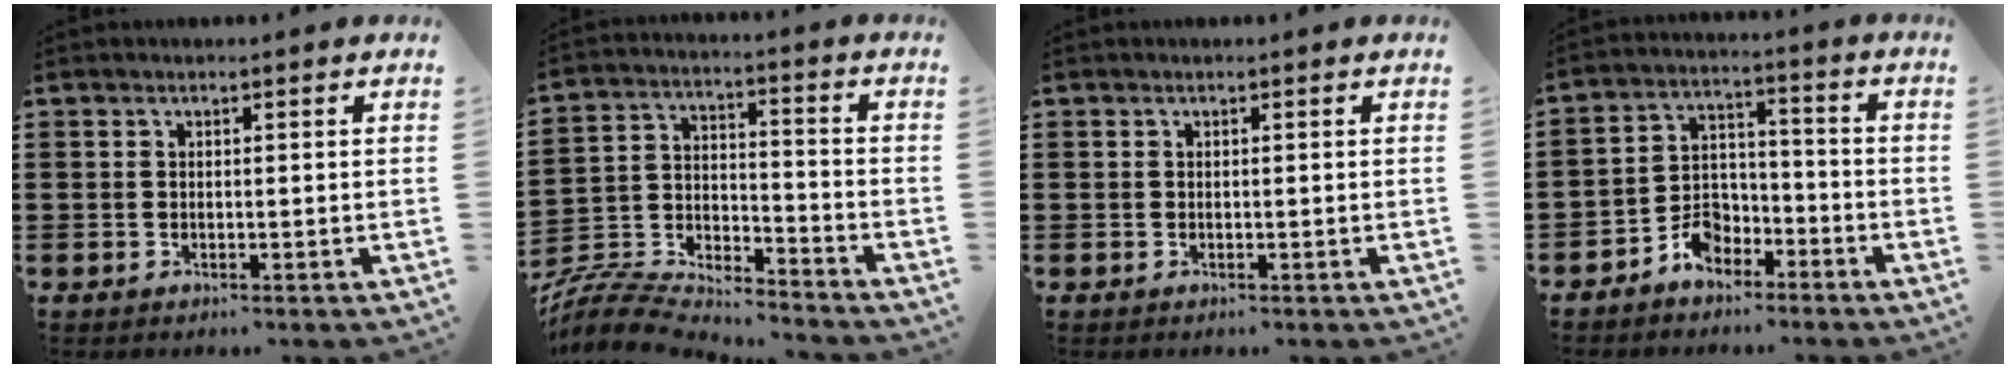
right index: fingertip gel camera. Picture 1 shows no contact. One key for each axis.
{"total": 7.7, "fx": -7.5, "fy": 1.2, "fz": 1.0, "tx": -0.040, "ty": 0.000, "tz": -0.157}
{"total": 0.0}
{"total": 5.4, "fx": -4.1, "fy": 3.2, "fz": 1.6, "tx": -0.038, "ty": 0.014, "tz": -0.079}